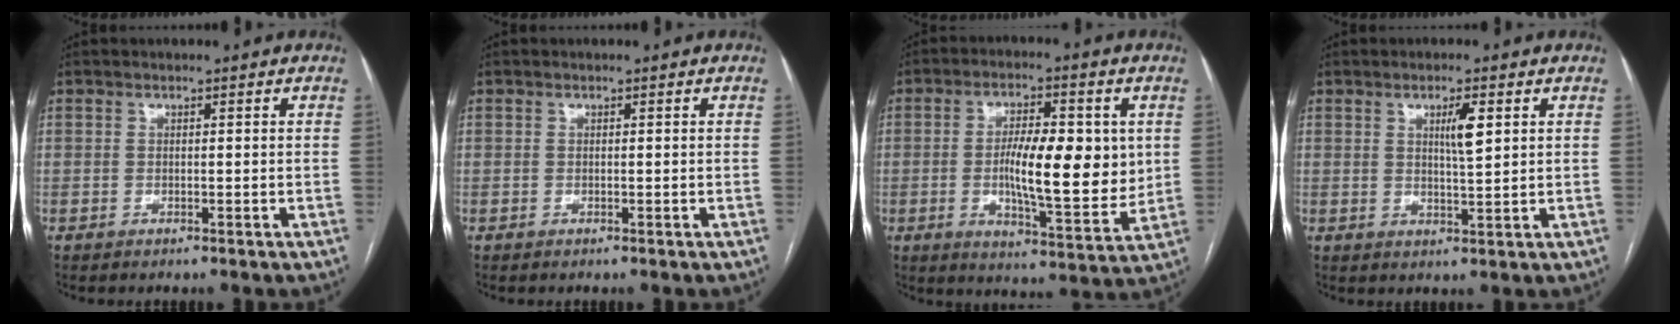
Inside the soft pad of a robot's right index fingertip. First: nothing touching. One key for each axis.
{"total": 0.0}
{"total": 12.9, "fx": 0.5, "fy": 3.6, "fz": 12.4, "tx": -0.203, "ty": -0.005, "tz": 0.009}
{"total": 3.8, "fx": 1.5, "fy": 0.4, "fz": 3.5, "tx": -0.062, "ty": -0.002, "tz": 0.025}